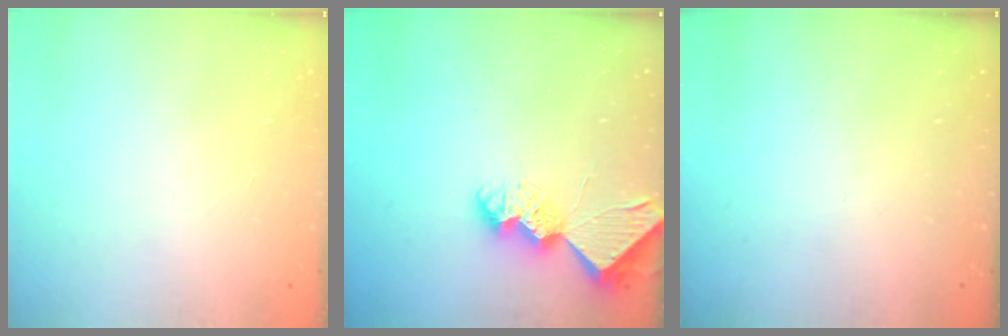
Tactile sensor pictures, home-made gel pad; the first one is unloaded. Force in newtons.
{"total": 9.1, "press": 9.1, "slide": 0.4}
{"total": 0.0}